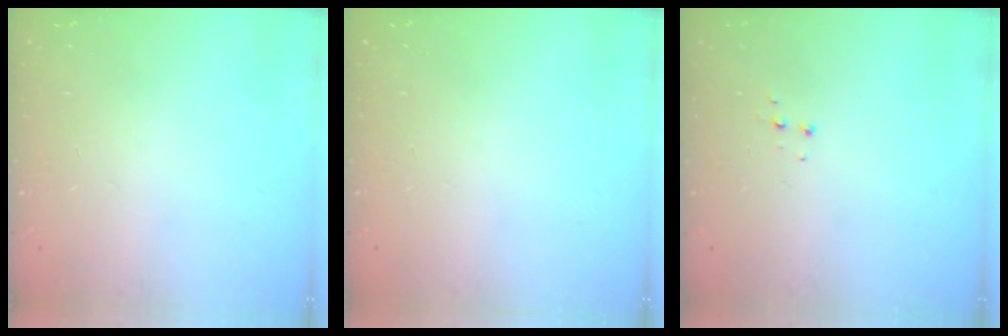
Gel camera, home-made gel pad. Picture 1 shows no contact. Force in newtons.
{"total": 0.0}
{"total": 3.7, "press": 3.7, "slide": 0.4}